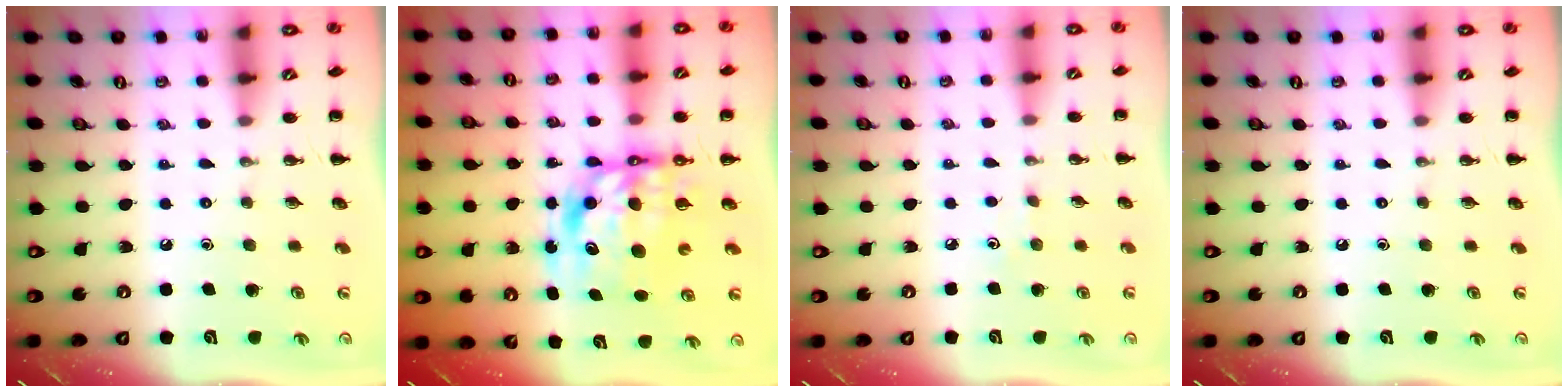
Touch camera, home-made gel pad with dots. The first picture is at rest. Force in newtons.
{"total": 10.4, "press": 10.0, "slide": 2.8}
{"total": 3.1, "press": 2.9, "slide": 1.0}
{"total": 0.0}